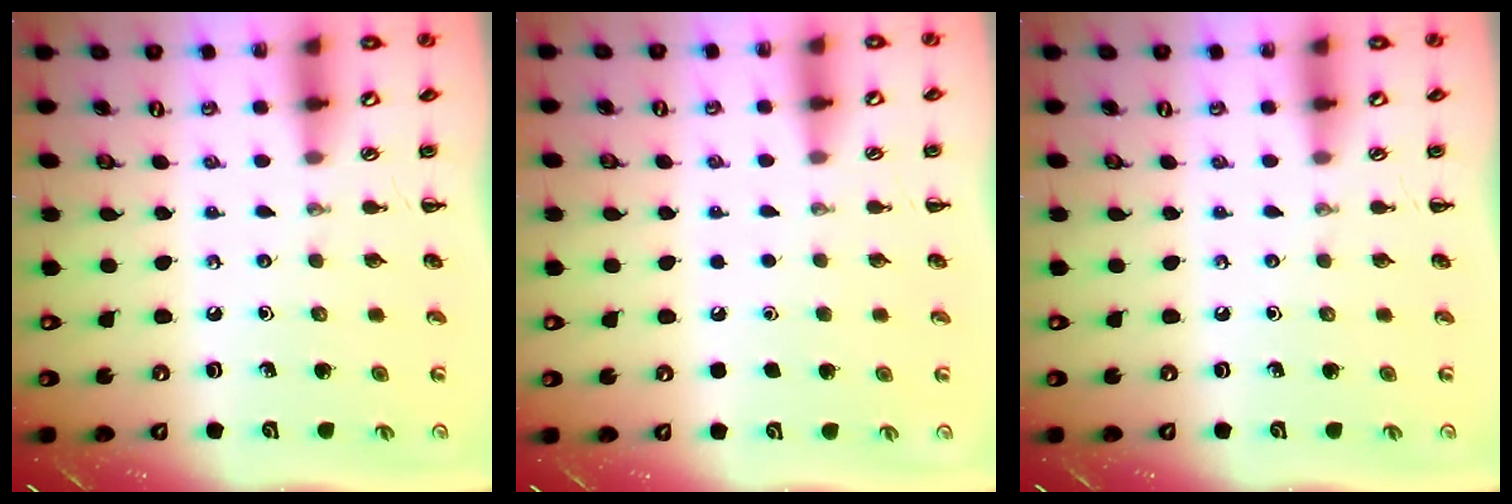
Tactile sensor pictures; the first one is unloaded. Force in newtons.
{"total": 1.7, "press": 1.7, "slide": 0.1}
{"total": 0.0}